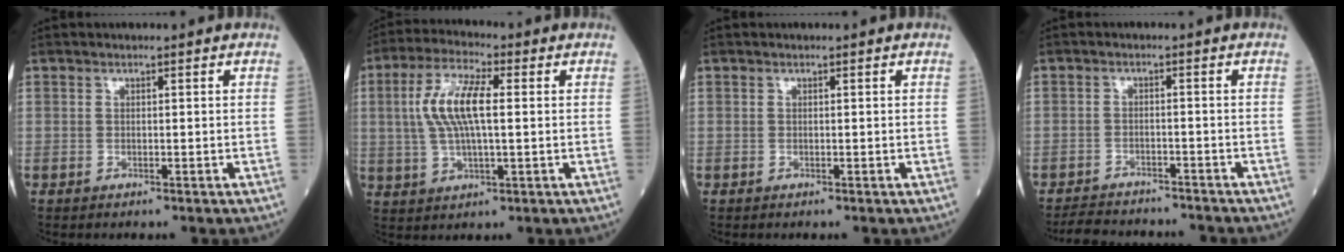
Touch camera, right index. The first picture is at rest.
{"total": 9.7, "force": [1.3, 2.7, 9.2], "torque": [-0.196, 0.013, 0.026]}
{"total": 0.0}
{"total": 8.5, "force": [-8.0, 2.2, 1.9], "torque": [-0.028, 0.002, -0.114]}